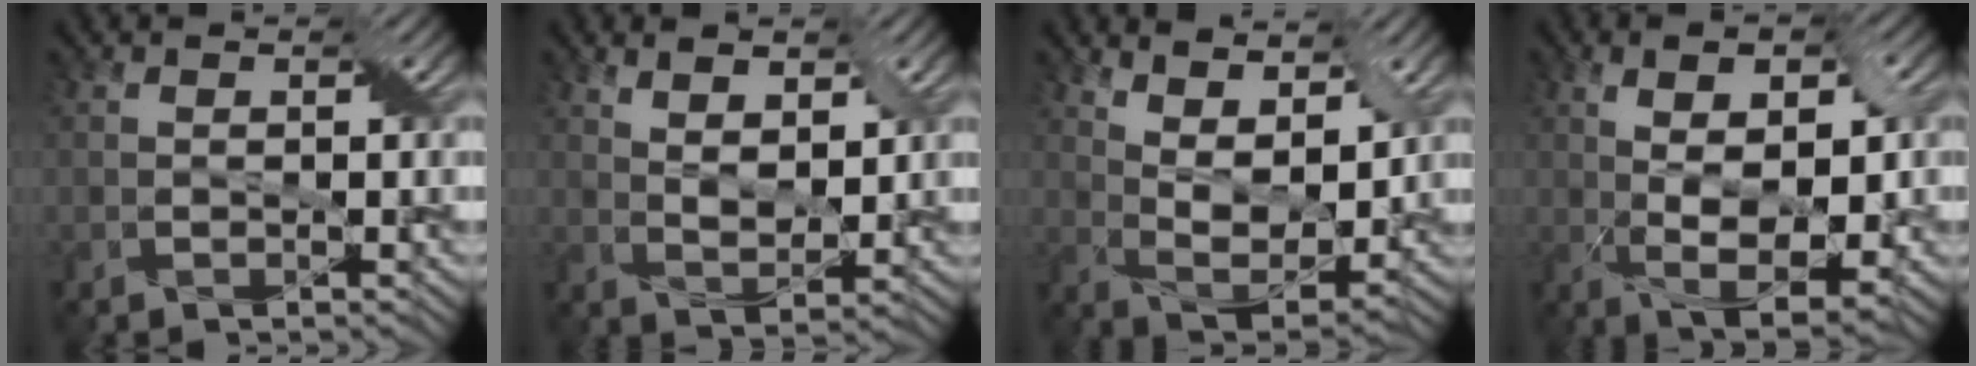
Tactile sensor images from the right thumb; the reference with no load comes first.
{"total": 5.0, "force": [2.8, 2.2, 3.5], "torque": [-0.062, -0.011, 0.058]}
{"total": 9.1, "force": [5.4, 3.9, 6.3], "torque": [-0.128, -0.009, 0.102]}
{"total": 9.6, "force": [0.8, 4.0, 8.7], "torque": [-0.141, 0.002, 0.013]}